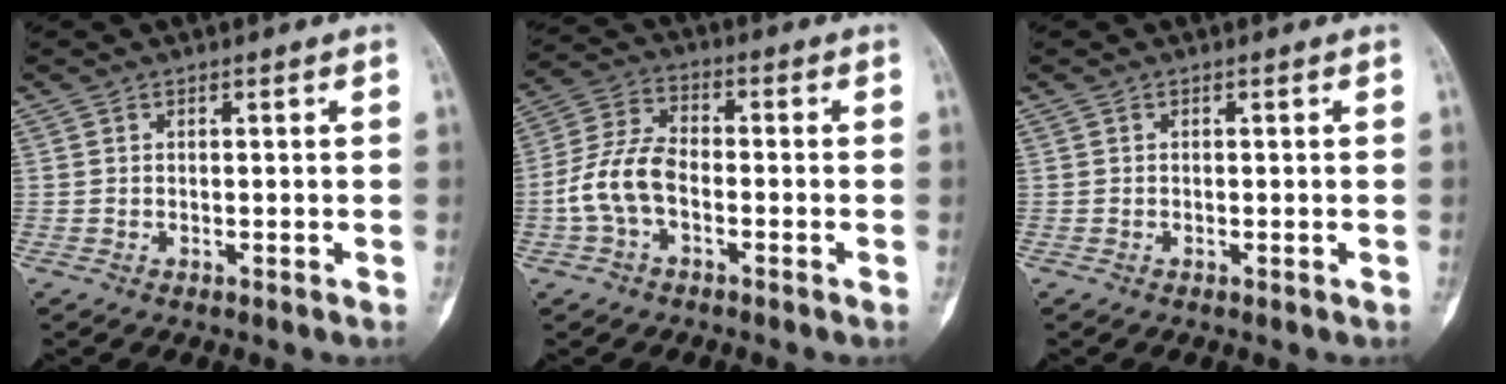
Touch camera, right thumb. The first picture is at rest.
{"total": 9.0, "force": [-2.5, 5.3, 6.9], "torque": [-0.145, 0.031, -0.056]}
{"total": 0.0}